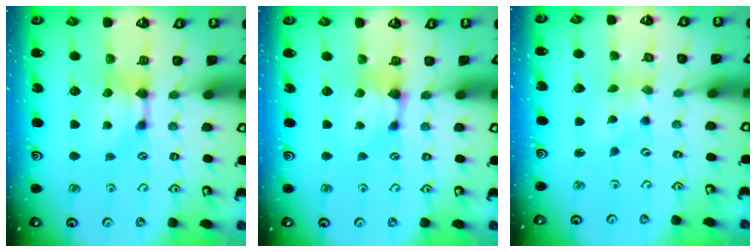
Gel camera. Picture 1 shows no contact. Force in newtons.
{"total": 1.1, "press": 0.9, "slide": 0.5}
{"total": 2.1, "press": 1.8, "slide": 1.1}